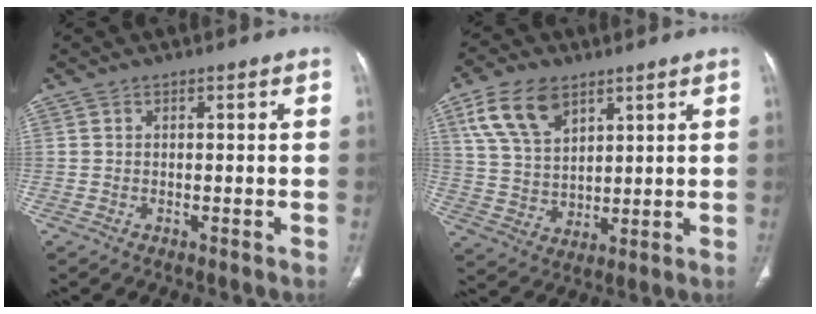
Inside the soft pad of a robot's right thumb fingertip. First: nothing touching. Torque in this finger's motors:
{"motor_torque": [-0.10, 0.13, 0.02, 0.02, 0.25]}